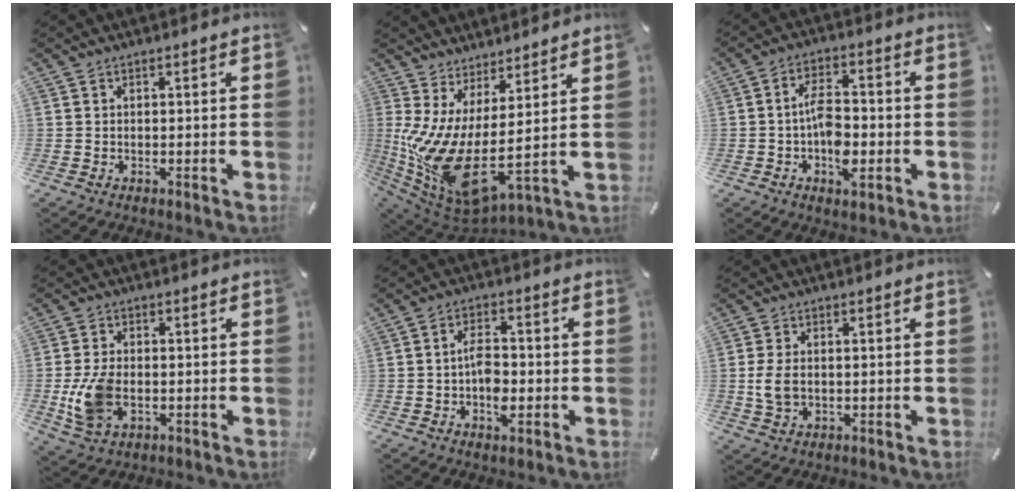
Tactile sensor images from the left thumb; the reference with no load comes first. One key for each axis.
{"total": 10.6, "fx": -0.9, "fy": 3.0, "fz": 10.1, "tx": -0.210, "ty": -0.050, "tz": -0.015}
{"total": 8.3, "fx": -2.0, "fy": 4.7, "fz": 6.5, "tx": -0.118, "ty": 0.009, "tz": -0.035}
{"total": 8.9, "fx": -1.9, "fy": 5.9, "fz": 6.4, "tx": -0.148, "ty": 0.000, "tz": -0.032}
{"total": 6.2, "fx": -1.5, "fy": 3.7, "fz": 4.7, "tx": -0.085, "ty": 0.006, "tz": -0.029}
{"total": 5.3, "fx": -0.3, "fy": 3.5, "fz": 4.0, "tx": -0.101, "ty": -0.001, "tz": -0.010}